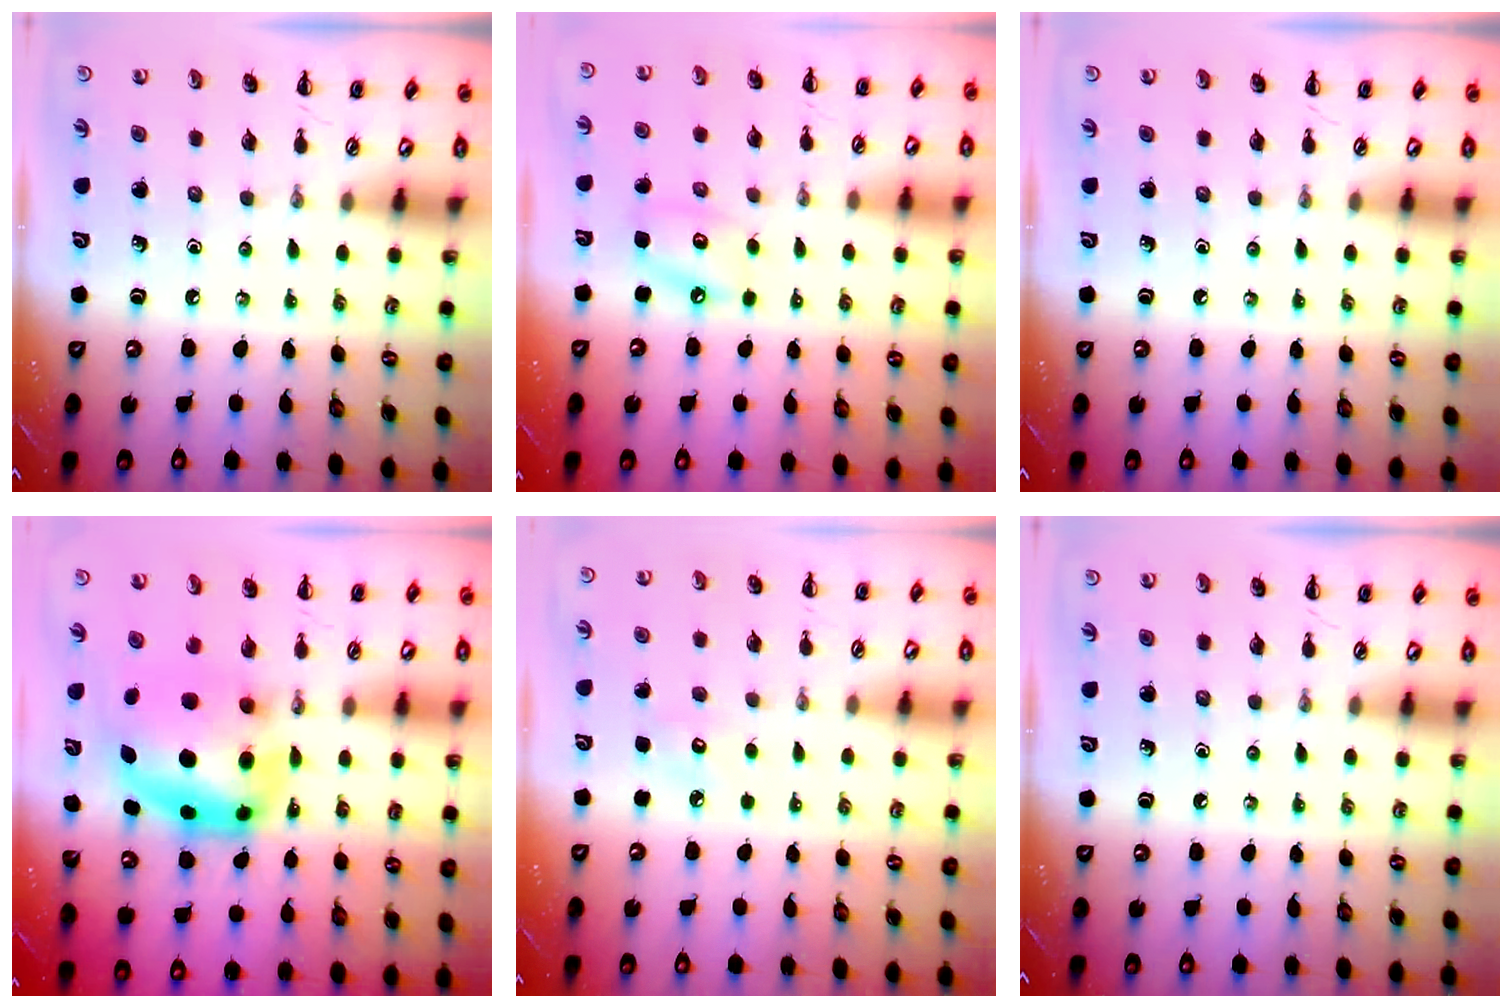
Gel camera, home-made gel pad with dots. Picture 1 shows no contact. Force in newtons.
{"total": 6.9, "press": 6.8, "slide": 0.7}
{"total": 0.0}
{"total": 9.7, "press": 9.4, "slide": 2.4}
{"total": 4.2, "press": 4.0, "slide": 1.1}
{"total": 0.0}